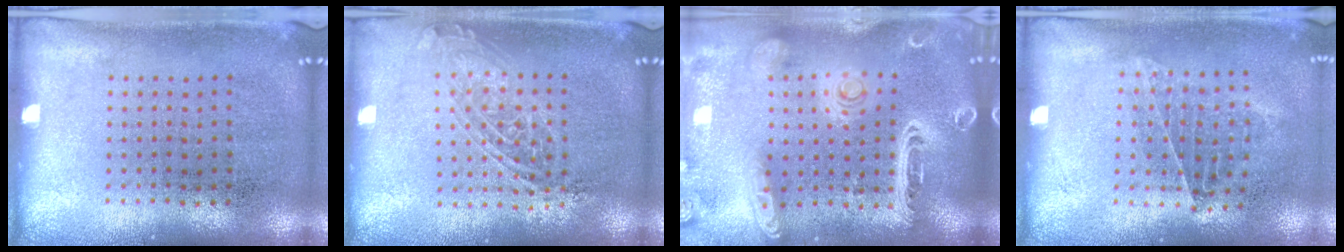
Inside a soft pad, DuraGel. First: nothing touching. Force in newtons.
{"total": 1.6, "press": 1.3, "slide": 0.9}
{"total": 3.3, "press": 2.7, "slide": 1.8}
{"total": 0.9, "press": 0.8, "slide": 0.4}